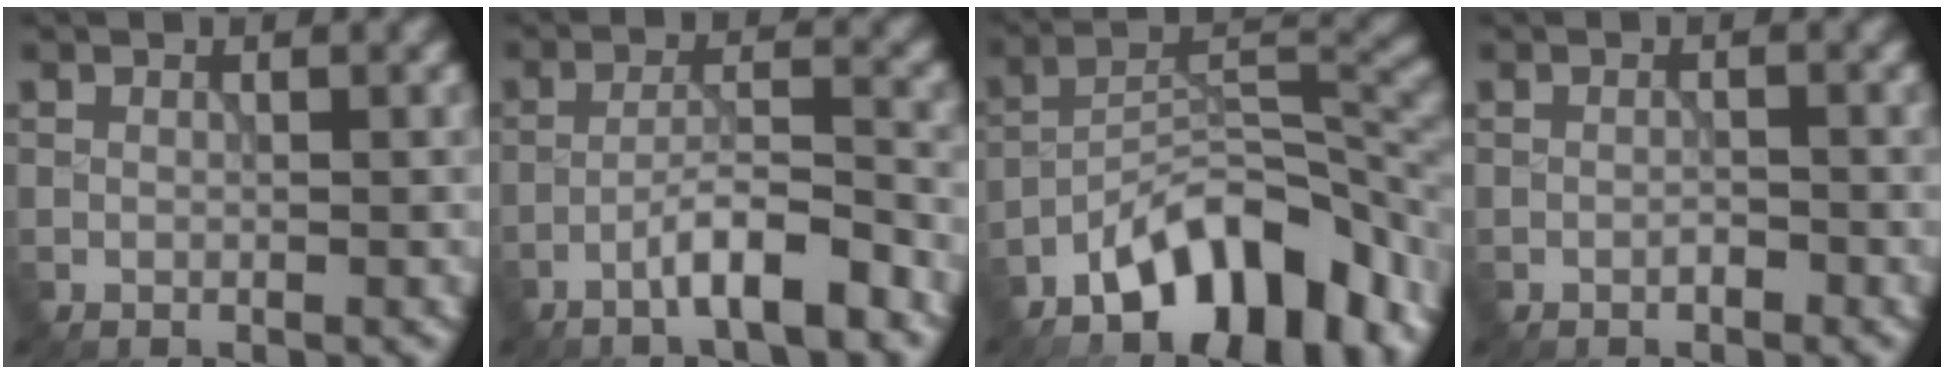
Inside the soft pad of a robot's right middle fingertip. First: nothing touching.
{"total": 4.9, "force": [-3.1, 0.7, 3.8], "torque": [-0.064, 0.012, -0.060]}
{"total": 11.7, "force": [-7.3, 5.0, 7.6], "torque": [-0.103, 0.008, -0.136]}
{"total": 0.7, "force": [-0.5, 0.3, 0.4], "torque": [-0.007, 0.001, -0.008]}